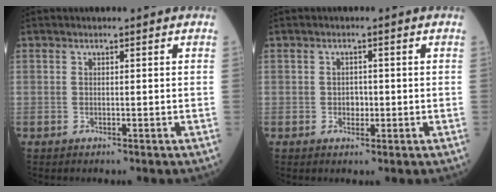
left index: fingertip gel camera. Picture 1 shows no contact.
{"total": 1.8, "force": [-0.8, 1.3, 0.9], "torque": [-0.013, -0.002, -0.012]}